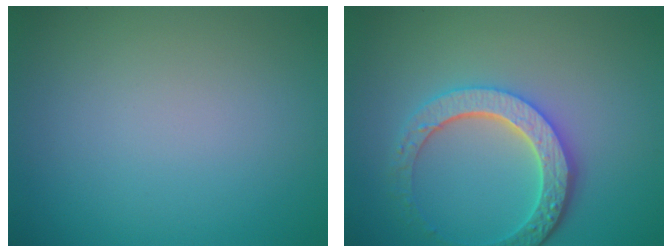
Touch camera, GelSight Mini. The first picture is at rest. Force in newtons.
{"total": 5.2, "press": 4.2, "slide": 2.9}